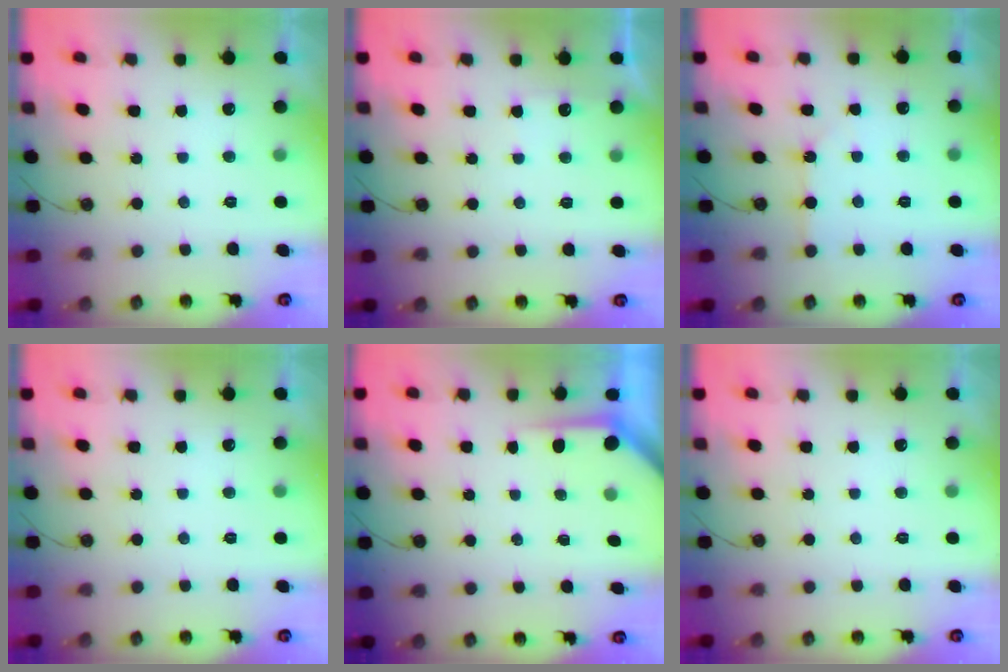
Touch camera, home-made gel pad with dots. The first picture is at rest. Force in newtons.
{"total": 2.8, "press": 2.7, "slide": 0.4}
{"total": 2.1, "press": 2.1, "slide": 0.4}
{"total": 0.0}
{"total": 3.6, "press": 3.6, "slide": 0.3}
{"total": 0.0}